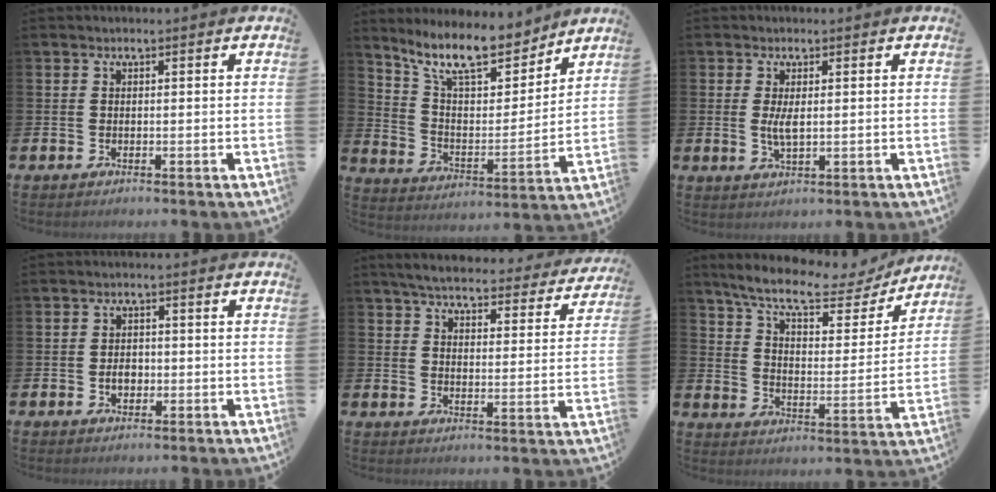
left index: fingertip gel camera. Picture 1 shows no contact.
{"total": 12.7, "force": [10.6, 3.8, 5.7], "torque": [-0.140, -0.061, 0.191]}
{"total": 2.9, "force": [0.4, 0.9, 2.7], "torque": [-0.048, 0.000, 0.005]}
{"total": 2.4, "force": [-0.6, 1.8, 1.5], "torque": [-0.018, -0.001, -0.016]}
{"total": 5.3, "force": [5.0, 0.8, 1.5], "torque": [-0.044, -0.033, 0.084]}
{"total": 9.8, "force": [8.4, 2.3, 4.3], "torque": [-0.108, -0.051, 0.141]}